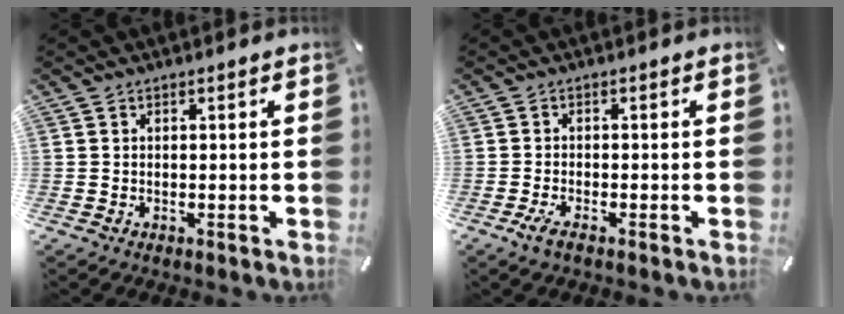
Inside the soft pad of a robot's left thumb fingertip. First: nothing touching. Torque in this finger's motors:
{"motor_torque": [0.07, 0.07, 0.06, -0.04, 0.02]}